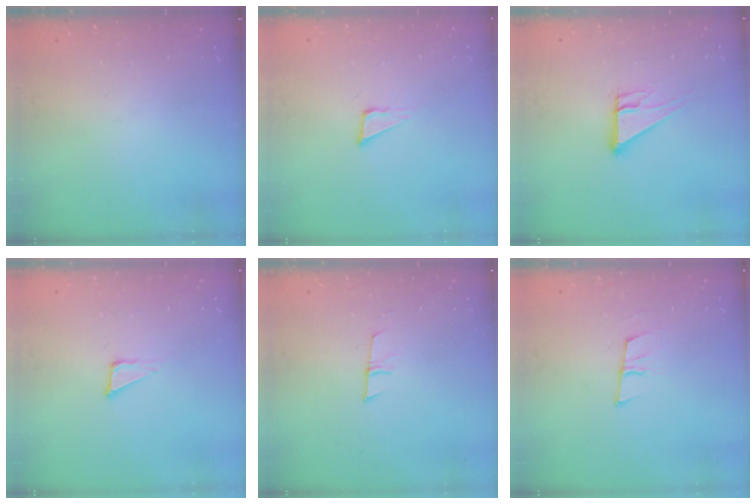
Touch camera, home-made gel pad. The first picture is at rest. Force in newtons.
{"total": 4.4, "press": 4.3, "slide": 0.8}
{"total": 8.5, "press": 8.4, "slide": 0.8}
{"total": 4.4, "press": 4.3, "slide": 0.8}
{"total": 5.5, "press": 5.5, "slide": 0.3}
{"total": 6.9, "press": 6.3, "slide": 2.8}